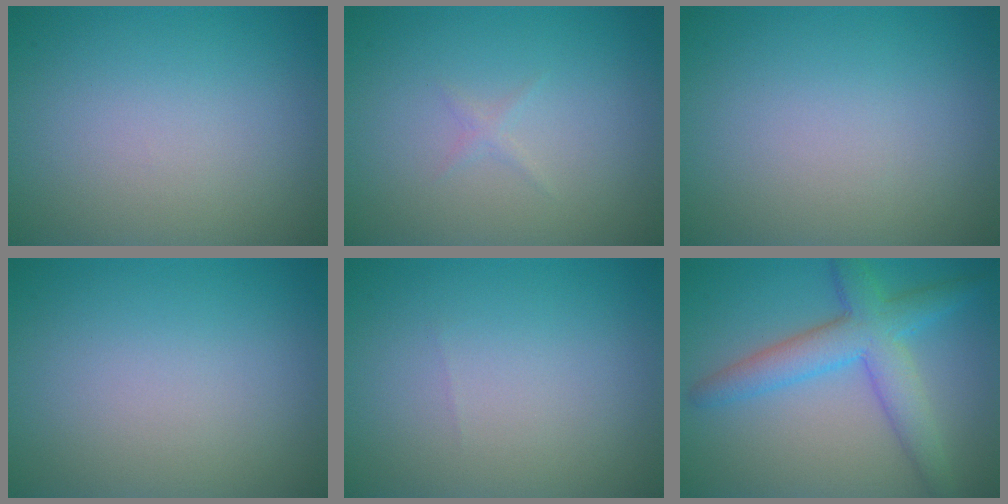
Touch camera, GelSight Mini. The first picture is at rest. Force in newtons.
{"total": 0.5, "press": 0.5, "slide": 0.0}
{"total": 0.0}
{"total": 0.0}
{"total": 0.0}
{"total": 5.4, "press": 5.4, "slide": 0.1}